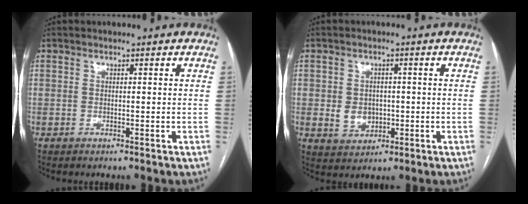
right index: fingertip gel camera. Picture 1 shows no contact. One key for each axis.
{"total": 4.7, "fx": -0.4, "fy": 3.9, "fz": 2.5, "tx": -0.038, "ty": 0.006, "tz": 0.005}